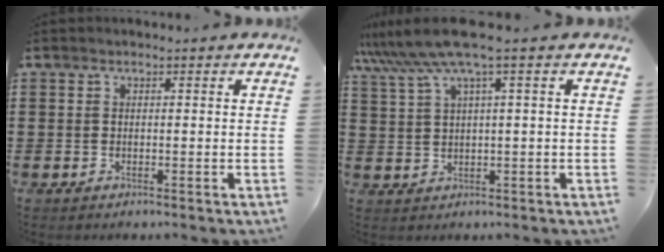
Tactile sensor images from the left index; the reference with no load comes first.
{"total": 6.3, "force": [3.3, -0.5, 5.3], "torque": [-0.126, -0.018, 0.054]}